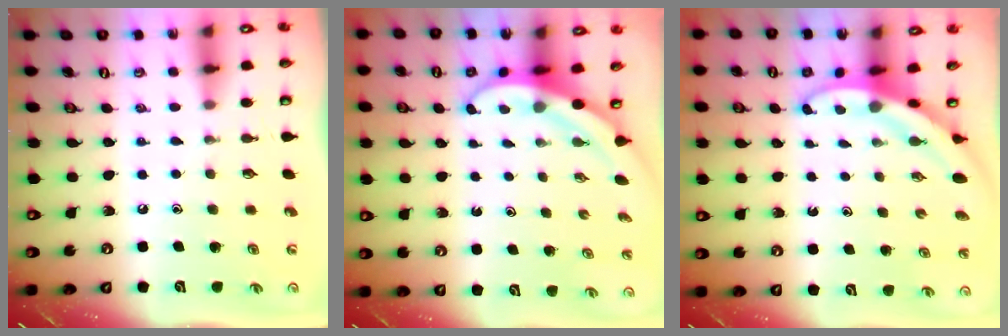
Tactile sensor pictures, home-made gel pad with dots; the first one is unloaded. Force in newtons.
{"total": 3.5, "press": 3.5, "slide": 0.3}
{"total": 3.6, "press": 3.6, "slide": 0.1}